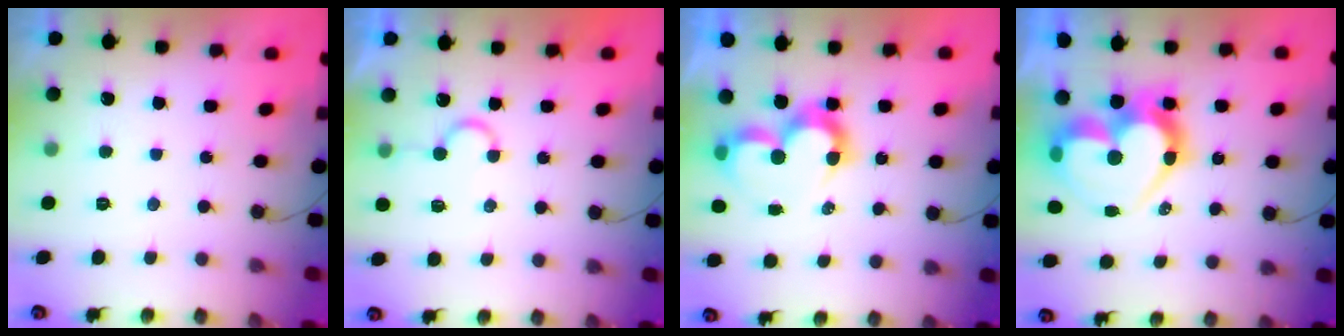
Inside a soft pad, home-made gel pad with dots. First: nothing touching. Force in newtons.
{"total": 7.7, "press": 7.7, "slide": 0.7}
{"total": 8.9, "press": 8.9, "slide": 0.7}
{"total": 18.8, "press": 18.7, "slide": 1.8}